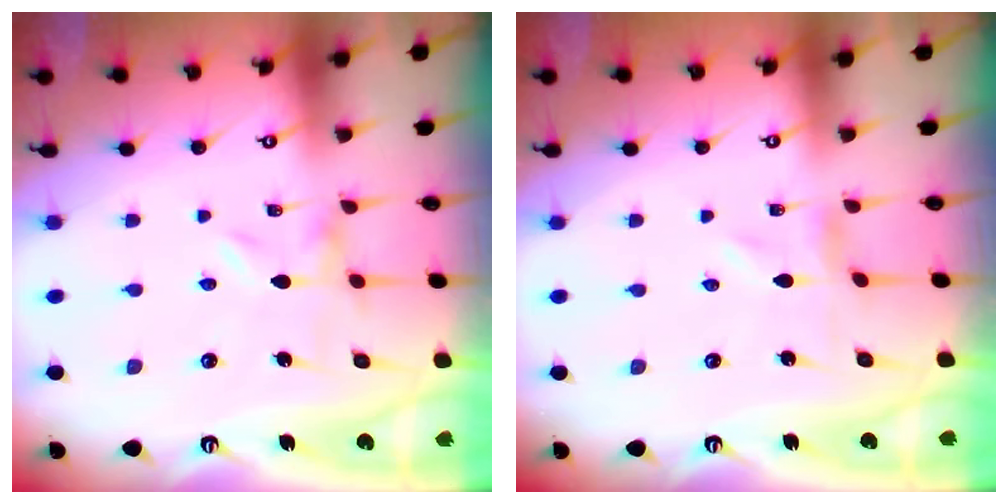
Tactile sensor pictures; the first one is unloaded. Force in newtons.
{"total": 1.2, "press": 1.2, "slide": 0.2}